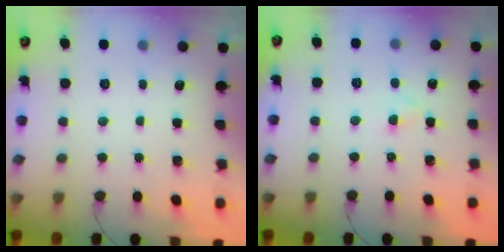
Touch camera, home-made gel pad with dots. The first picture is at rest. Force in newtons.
{"total": 2.1, "press": 1.9, "slide": 0.9}